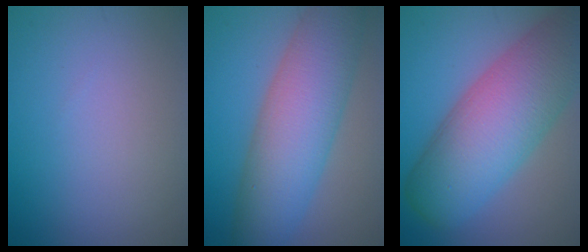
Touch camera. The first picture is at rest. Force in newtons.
{"total": 9.9, "press": 9.9, "slide": 0.6}
{"total": 12.4, "press": 12.4, "slide": 0.7}